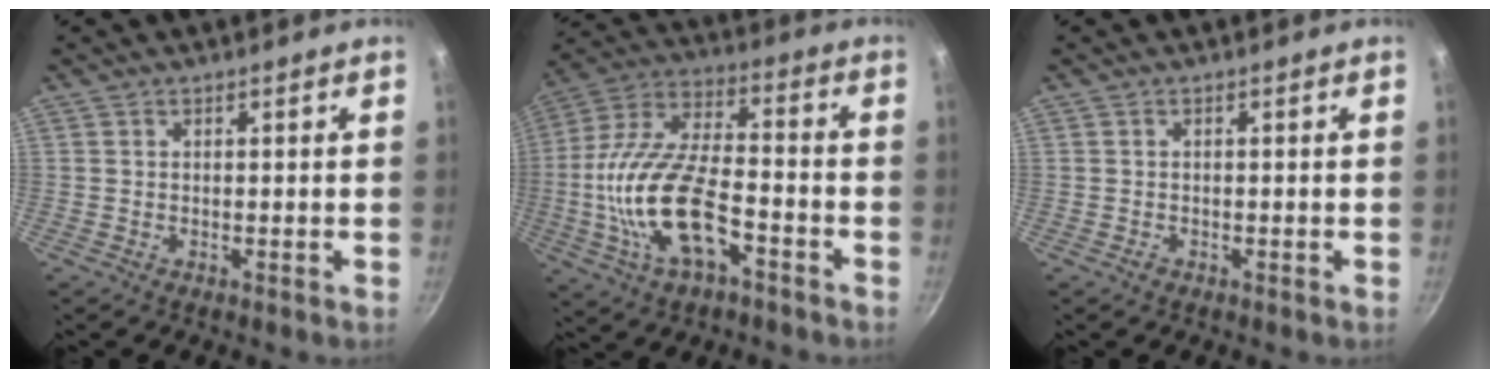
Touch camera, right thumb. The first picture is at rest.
{"total": 19.2, "force": [-6.0, 9.0, 15.9], "torque": [-0.302, 0.035, -0.121]}
{"total": 0.8, "force": [-0.5, 0.6, 0.3], "torque": [-0.005, 0.002, -0.007]}